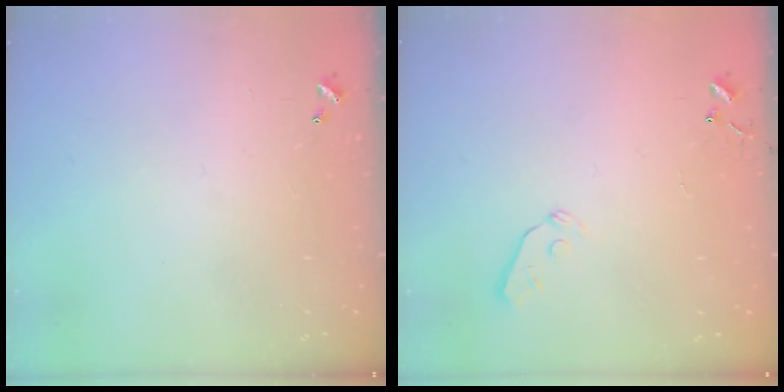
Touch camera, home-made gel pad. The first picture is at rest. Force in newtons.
{"total": 3.7, "press": 3.6, "slide": 0.7}